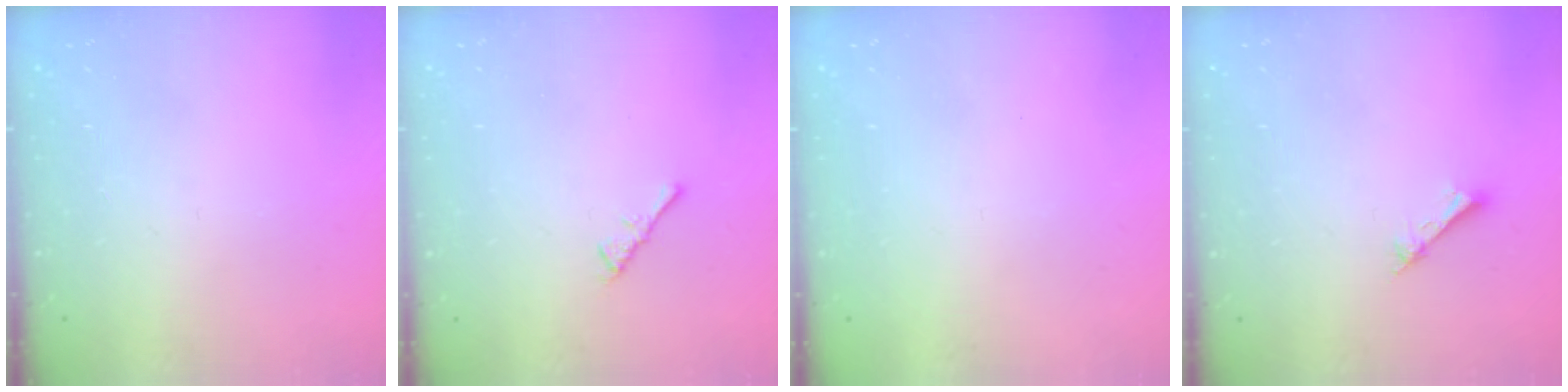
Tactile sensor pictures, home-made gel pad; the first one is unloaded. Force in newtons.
{"total": 2.2, "press": 2.1, "slide": 0.5}
{"total": 0.9, "press": 0.8, "slide": 0.3}
{"total": 1.5, "press": 1.5, "slide": 0.2}